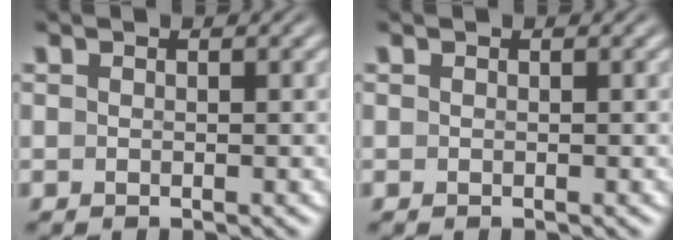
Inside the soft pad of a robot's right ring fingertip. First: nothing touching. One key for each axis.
{"total": 0.0}